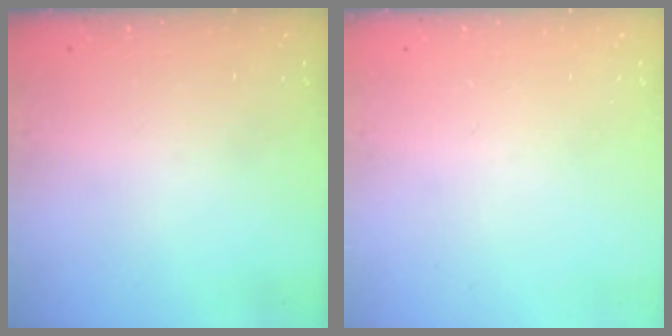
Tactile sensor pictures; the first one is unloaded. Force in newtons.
{"total": 0.0}